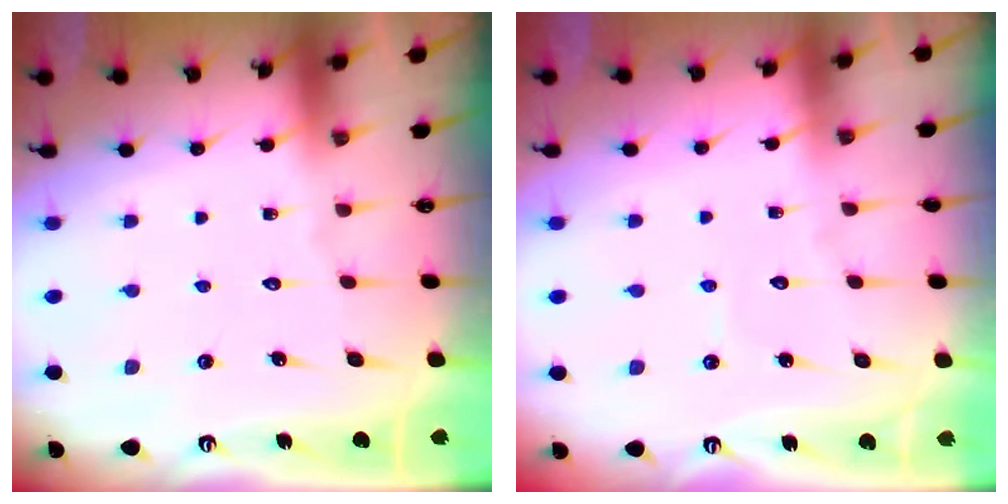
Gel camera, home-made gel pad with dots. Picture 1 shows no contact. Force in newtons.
{"total": 2.7, "press": 2.6, "slide": 0.3}